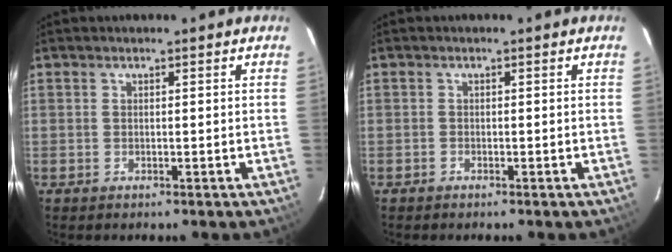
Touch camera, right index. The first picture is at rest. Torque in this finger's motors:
{"motor_torque": [0.14, -0.11, -0.06, -0.01]}